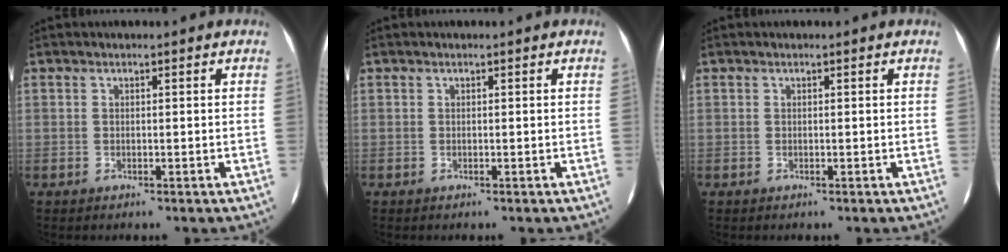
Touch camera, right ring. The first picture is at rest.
{"total": 0.0}
{"total": 0.0}